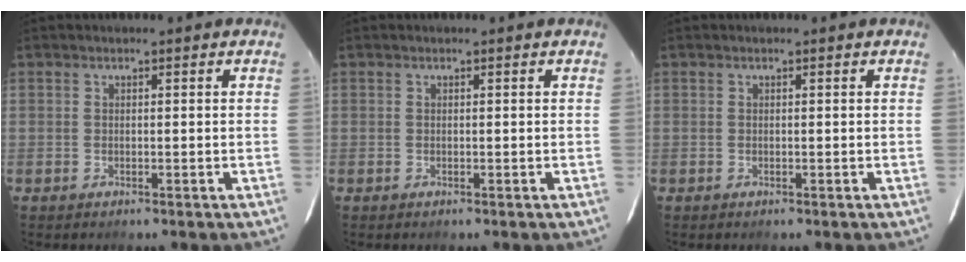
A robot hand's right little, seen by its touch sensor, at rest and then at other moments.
{"total": 0.0}
{"total": 0.0}